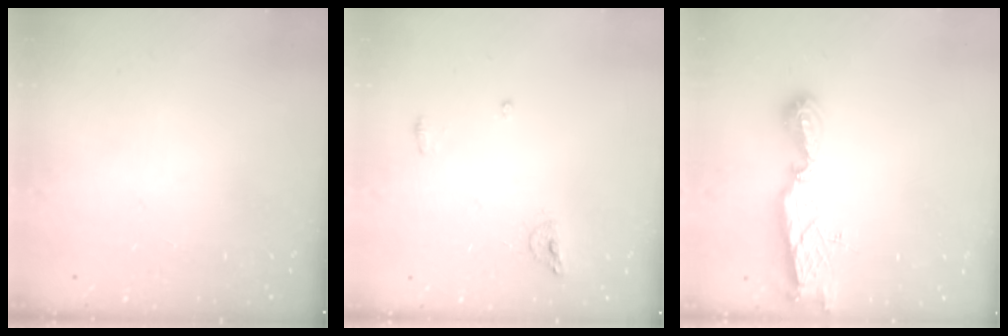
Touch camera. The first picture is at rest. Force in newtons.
{"total": 6.1, "press": 5.9, "slide": 1.4}
{"total": 8.4, "press": 8.4, "slide": 0.8}